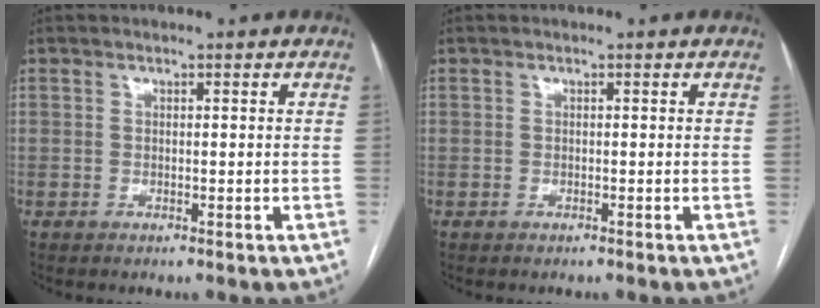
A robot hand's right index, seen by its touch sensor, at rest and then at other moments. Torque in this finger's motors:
{"motor_torque": [-0.01, -0.02, -0.01, -0.03]}